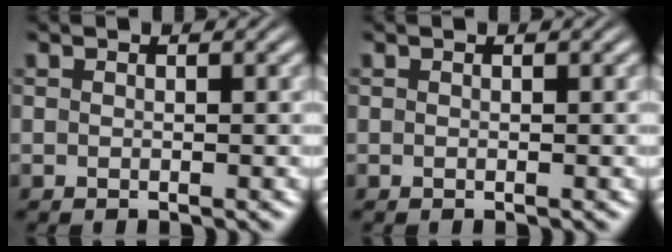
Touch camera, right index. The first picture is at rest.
{"total": 0.0}